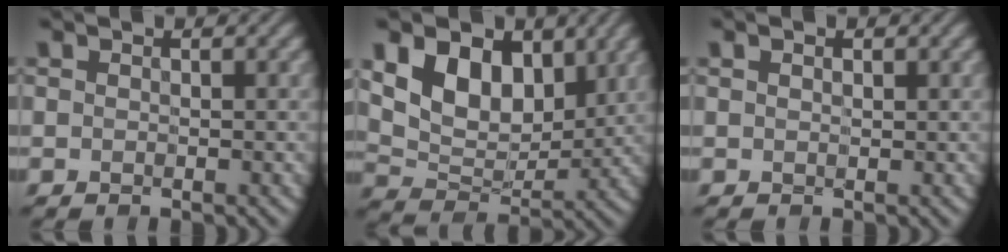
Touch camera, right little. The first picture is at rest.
{"total": 8.3, "force": [3.2, 5.3, 5.5], "torque": [-0.096, -0.006, 0.042]}
{"total": 0.7, "force": [0.3, 0.3, 0.5], "torque": [-0.006, 0.001, 0.003]}